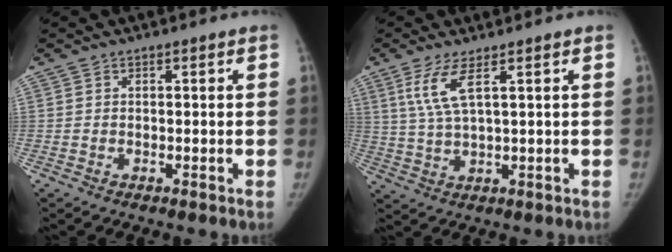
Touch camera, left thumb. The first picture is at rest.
{"total": 5.6, "force": [2.7, 0.9, 4.8], "torque": [-0.119, -0.015, 0.065]}